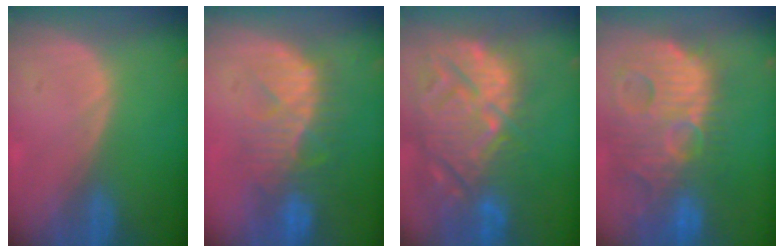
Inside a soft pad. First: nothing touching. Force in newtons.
{"total": 9.8, "press": 9.0, "slide": 3.9}
{"total": 15.2, "press": 13.0, "slide": 7.8}
{"total": 15.0, "press": 13.0, "slide": 7.4}